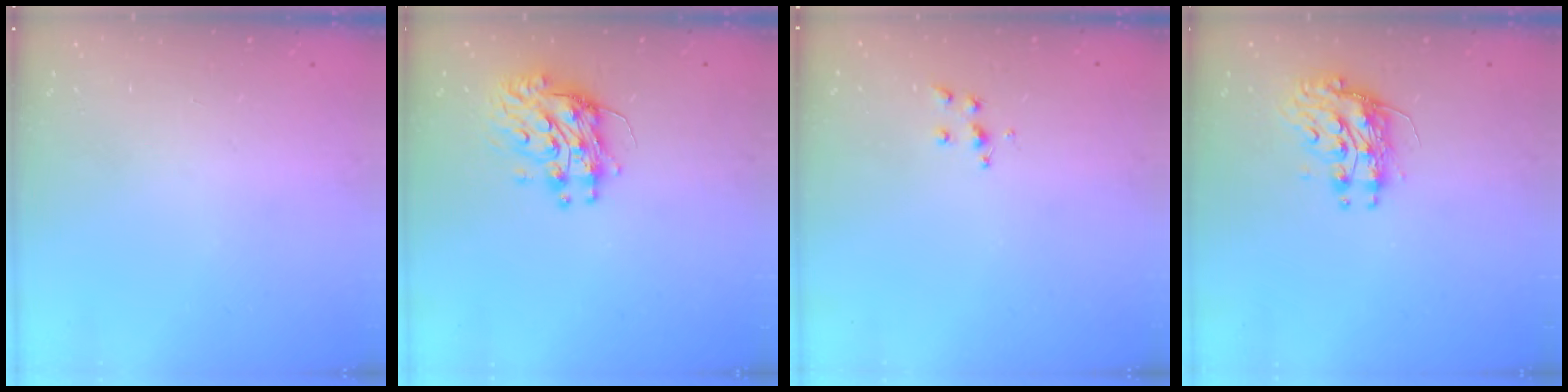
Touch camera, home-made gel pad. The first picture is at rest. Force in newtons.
{"total": 10.1, "press": 10.1, "slide": 1.0}
{"total": 6.1, "press": 6.1, "slide": 0.5}
{"total": 9.2, "press": 9.2, "slide": 0.9}